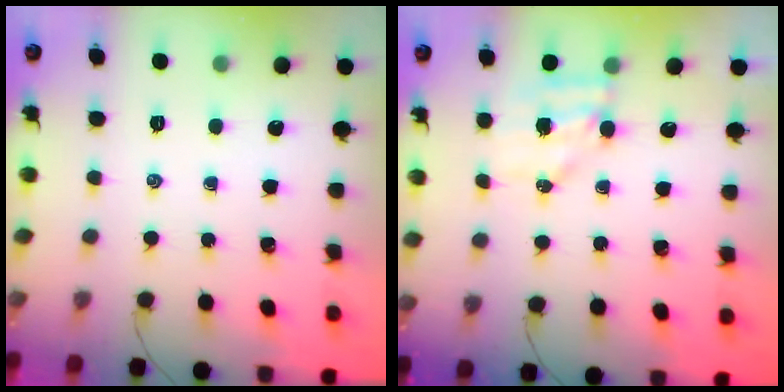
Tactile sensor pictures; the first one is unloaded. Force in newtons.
{"total": 5.2, "press": 5.2, "slide": 0.5}